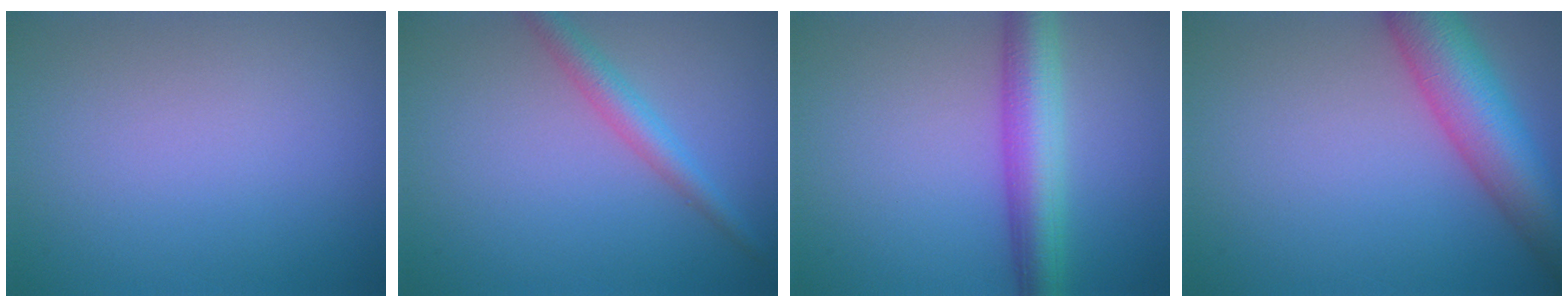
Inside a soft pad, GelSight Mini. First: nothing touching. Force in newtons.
{"total": 2.6, "press": 2.6, "slide": 0.0}
{"total": 5.8, "press": 5.8, "slide": 0.2}
{"total": 8.1, "press": 8.1, "slide": 0.4}